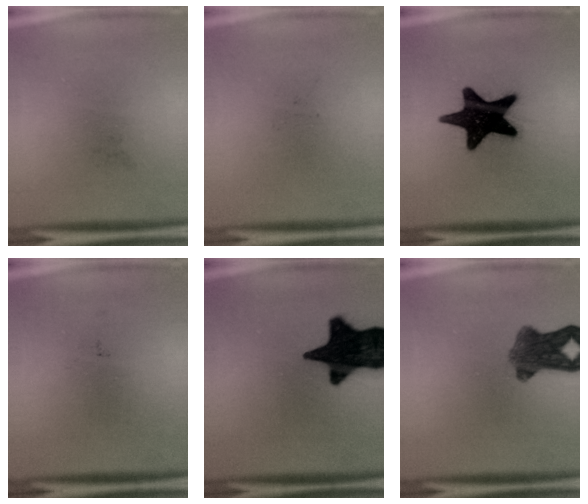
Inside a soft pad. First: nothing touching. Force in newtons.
{"total": 0.0}
{"total": 19.1}
{"total": 0.0}
{"total": 18.9}
{"total": 7.3}